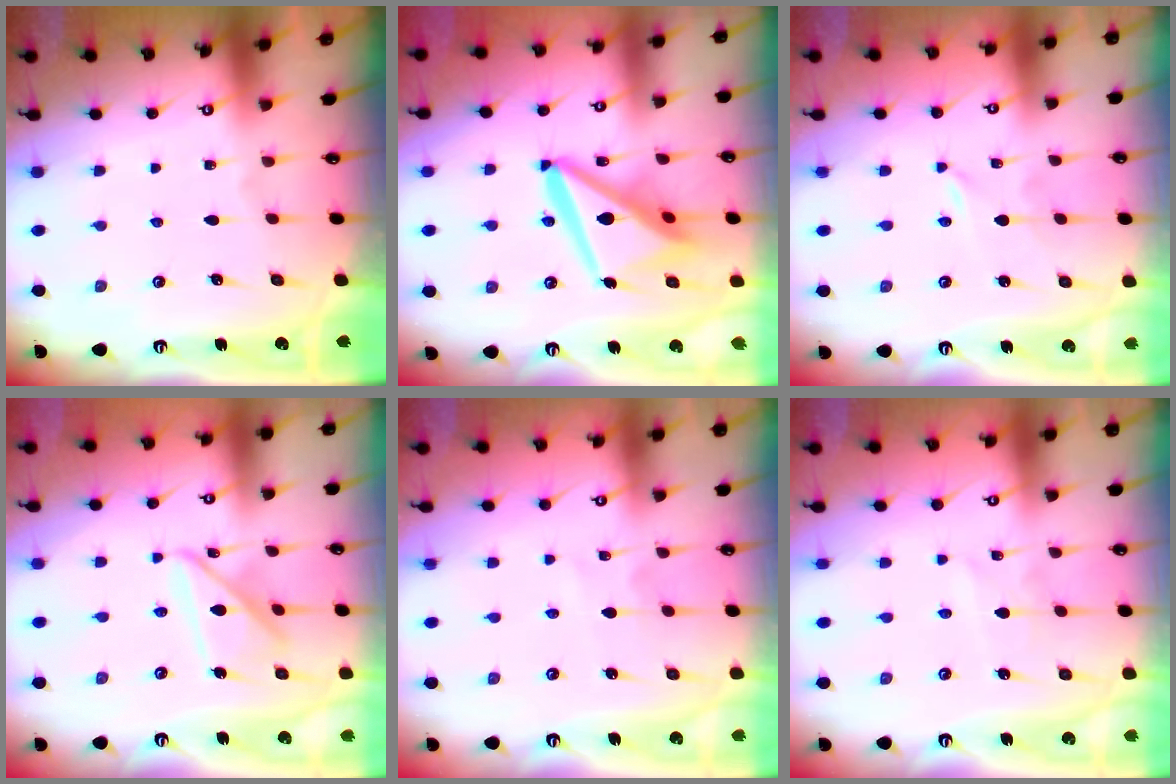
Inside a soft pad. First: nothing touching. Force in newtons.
{"total": 15.4, "press": 15.3, "slide": 1.7}
{"total": 0.0}
{"total": 10.4, "press": 10.4, "slide": 0.9}
{"total": 2.6, "press": 2.6, "slide": 0.2}
{"total": 1.6, "press": 1.6, "slide": 0.1}